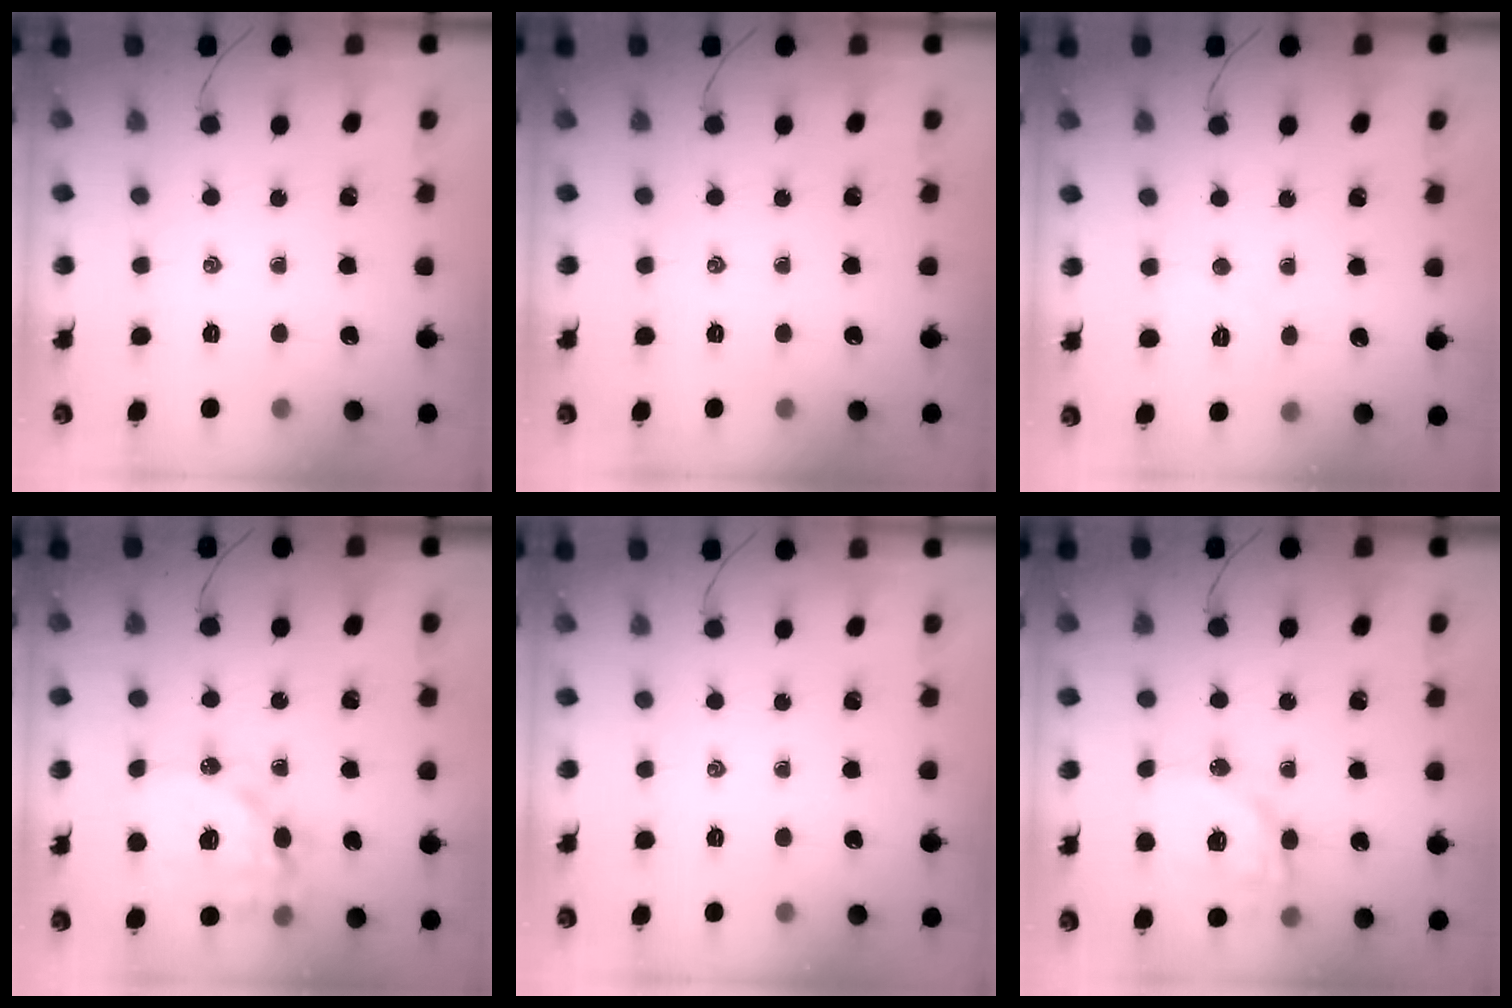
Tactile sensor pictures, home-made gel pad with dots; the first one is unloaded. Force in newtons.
{"total": 0.0}
{"total": 3.2, "press": 3.1, "slide": 0.8}
{"total": 15.8, "press": 15.4, "slide": 3.4}
{"total": 0.0}
{"total": 14.8, "press": 14.5, "slide": 2.9}